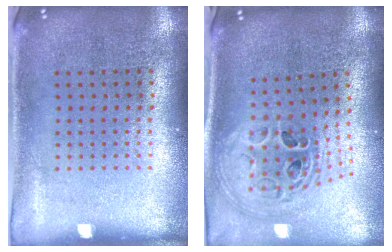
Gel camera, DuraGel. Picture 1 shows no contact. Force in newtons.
{"total": 1.8, "press": 1.5, "slide": 1.0}